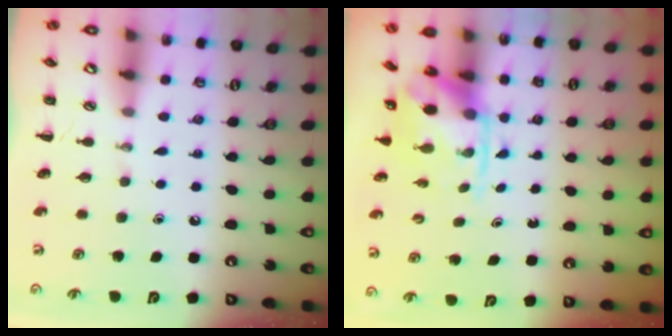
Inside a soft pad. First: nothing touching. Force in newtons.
{"total": 3.8, "press": 3.7, "slide": 0.8}